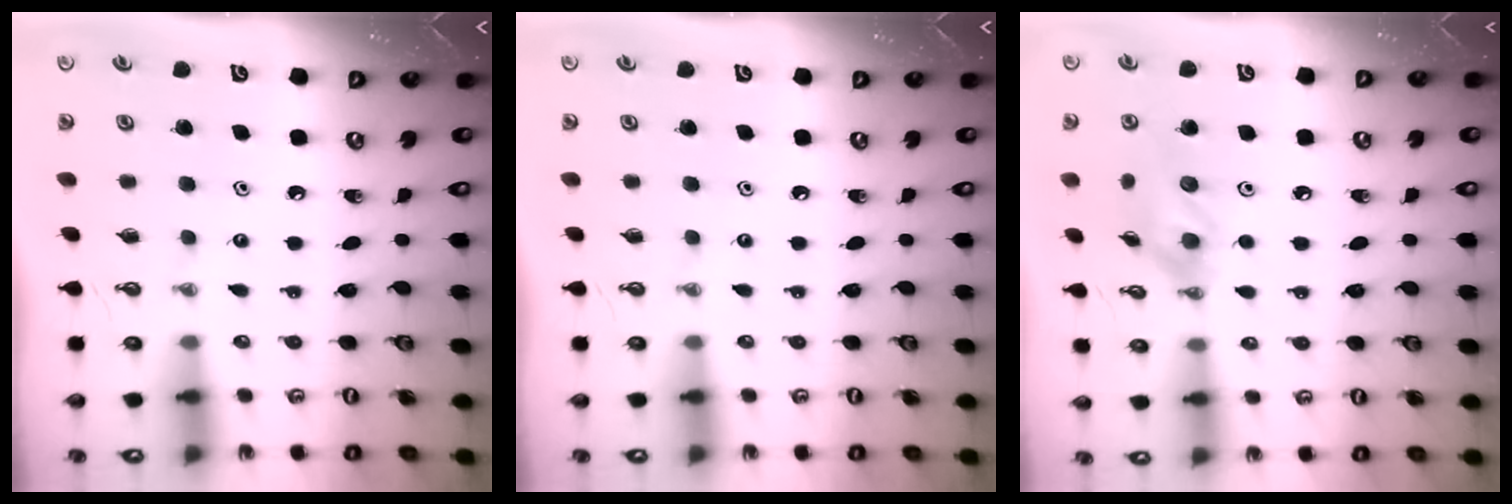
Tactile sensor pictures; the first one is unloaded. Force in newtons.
{"total": 0.0}
{"total": 11.4, "press": 11.4, "slide": 1.4}